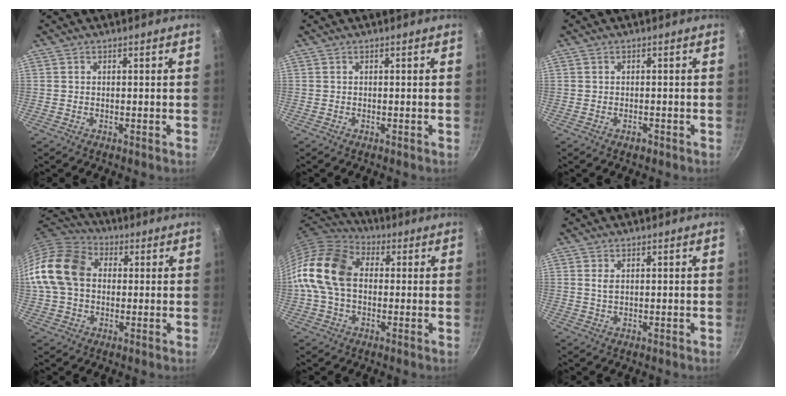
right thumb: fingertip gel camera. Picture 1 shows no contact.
{"total": 0.0}
{"total": 1.3, "force": [-0.7, 0.7, 0.8], "torque": [-0.007, 0.006, -0.010]}
{"total": 14.7, "force": [1.3, 11.2, 9.5], "torque": [-0.159, 0.029, 0.008]}
{"total": 16.2, "force": [0.6, 11.5, 11.4], "torque": [-0.197, 0.032, -0.009]}
{"total": 1.7, "force": [0.5, 0.9, 1.3], "torque": [-0.025, -0.003, 0.011]}